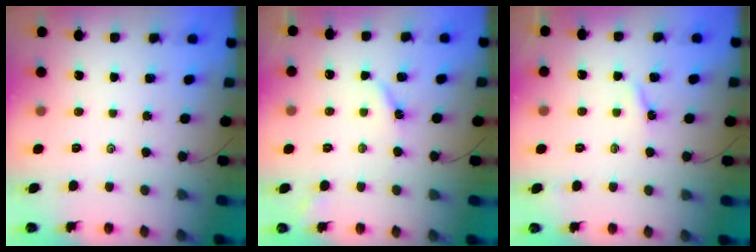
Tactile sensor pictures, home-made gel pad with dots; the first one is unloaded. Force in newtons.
{"total": 3.3, "press": 3.3, "slide": 0.3}
{"total": 2.9, "press": 2.8, "slide": 0.4}